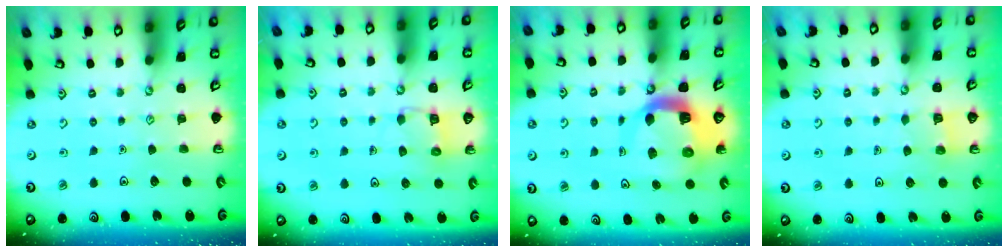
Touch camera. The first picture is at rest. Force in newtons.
{"total": 7.2, "press": 7.1, "slide": 0.4}
{"total": 11.1, "press": 11.0, "slide": 1.5}
{"total": 4.2, "press": 4.2, "slide": 0.4}